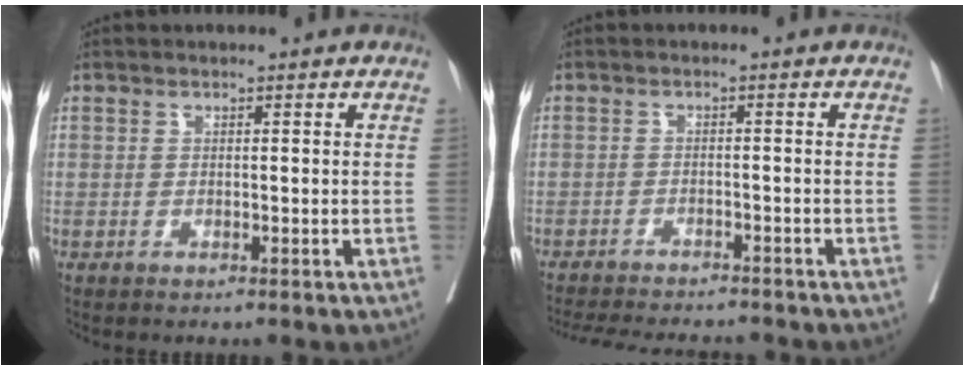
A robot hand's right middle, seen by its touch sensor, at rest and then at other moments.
{"total": 12.0, "force": [-11.0, 2.0, 4.2], "torque": [-0.071, -0.010, -0.149]}